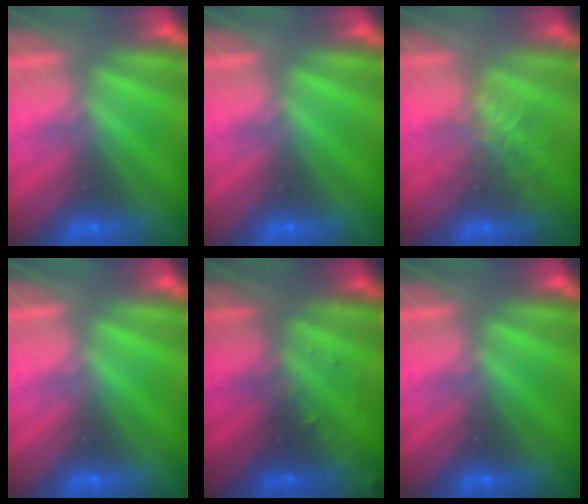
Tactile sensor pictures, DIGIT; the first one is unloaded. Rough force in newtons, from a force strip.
{"total": 0.0}
{"total": 3.8}
{"total": 0.0}
{"total": 2.7}
{"total": 0.0}